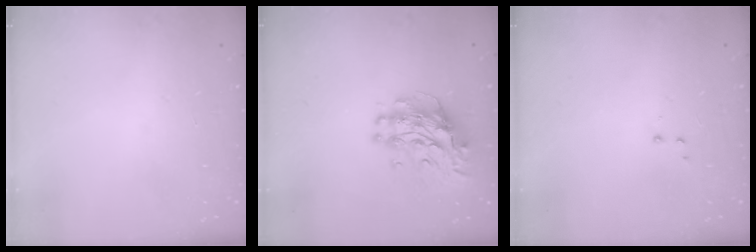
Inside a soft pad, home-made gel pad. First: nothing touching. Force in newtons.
{"total": 10.7, "press": 10.7, "slide": 0.9}
{"total": 2.8, "press": 2.7, "slide": 0.5}